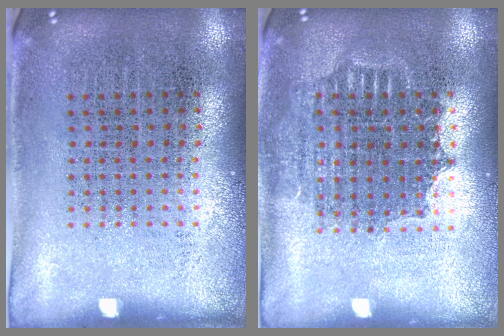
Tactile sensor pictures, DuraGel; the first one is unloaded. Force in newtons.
{"total": 1.4, "press": 1.2, "slide": 0.7}